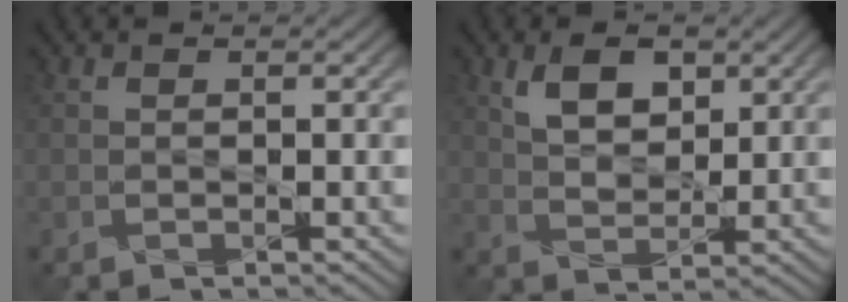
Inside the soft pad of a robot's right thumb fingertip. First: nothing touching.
{"total": 4.9, "force": [2.6, 2.8, 3.1], "torque": [-0.064, -0.001, 0.049]}